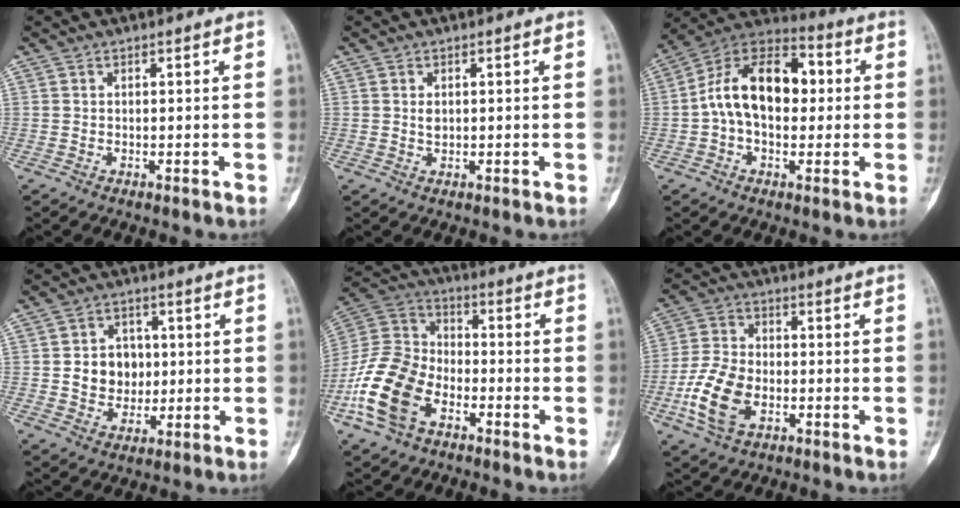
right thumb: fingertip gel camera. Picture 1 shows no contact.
{"total": 1.2, "force": [0.3, 0.9, 0.8], "torque": [-0.007, 0.001, 0.008]}
{"total": 16.3, "force": [0.9, 10.2, 12.7], "torque": [-0.190, 0.041, 0.005]}
{"total": 8.1, "force": [0.4, 6.9, 4.3], "torque": [-0.031, 0.003, 0.008]}
{"total": 15.9, "force": [-7.2, 10.1, 10.0], "torque": [-0.204, 0.044, -0.147]}
{"total": 11.4, "force": [-3.7, 7.0, 8.1], "torque": [-0.165, 0.014, -0.074]}